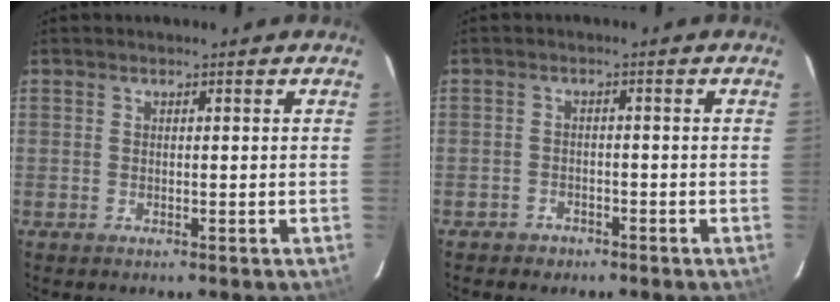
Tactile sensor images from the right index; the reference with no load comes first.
{"total": 3.2, "force": [-2.3, 2.2, 0.3], "torque": [-0.016, 0.010, -0.035]}